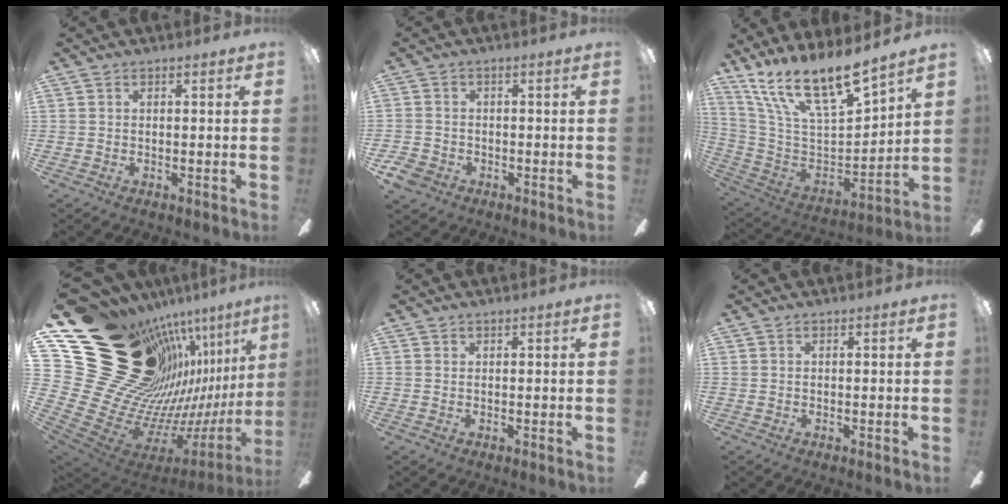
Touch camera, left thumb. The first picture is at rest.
{"total": 4.1, "force": [-2.1, 3.3, 1.3], "torque": [-0.040, 0.007, -0.042]}
{"total": 17.5, "force": [13.8, 4.3, 9.9], "torque": [-0.203, -0.111, 0.241]}
{"total": 32.3, "force": [17.9, 19.5, 18.4], "torque": [-0.263, -0.200, 0.424]}
{"total": 0.0}
{"total": 0.0}